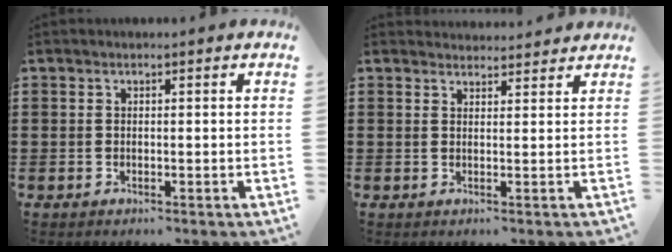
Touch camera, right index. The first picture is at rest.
{"total": 1.8, "force": [1.8, 0.0, -0.4], "torque": [0.004, 0.000, 0.036]}